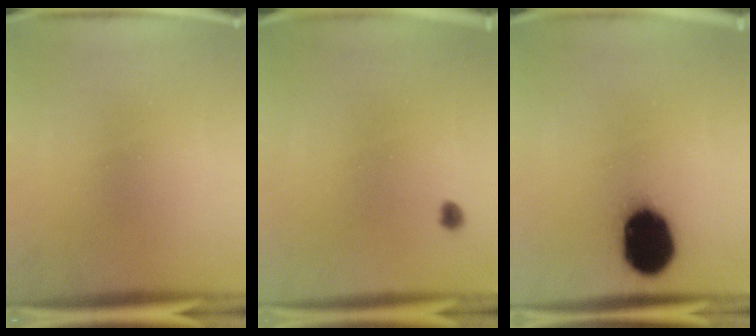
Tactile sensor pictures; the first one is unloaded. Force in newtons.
{"total": 1.1}
{"total": 18.6}